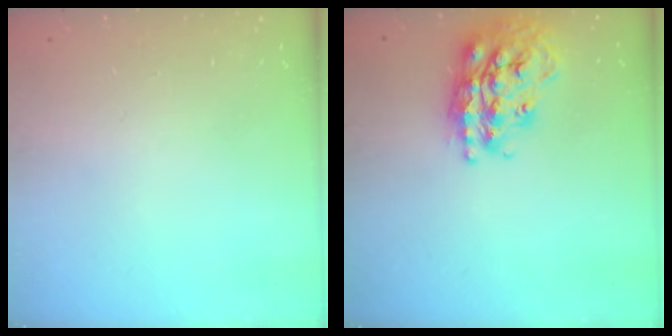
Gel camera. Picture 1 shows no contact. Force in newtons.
{"total": 20.8, "press": 20.8, "slide": 1.4}